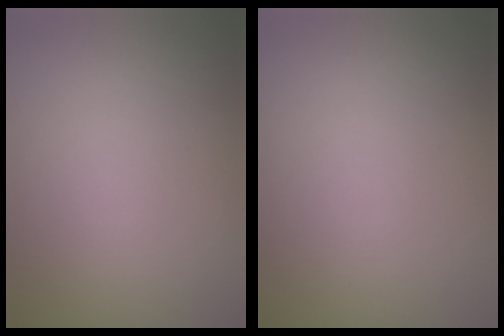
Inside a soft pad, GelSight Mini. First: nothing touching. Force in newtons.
{"total": 0.0}